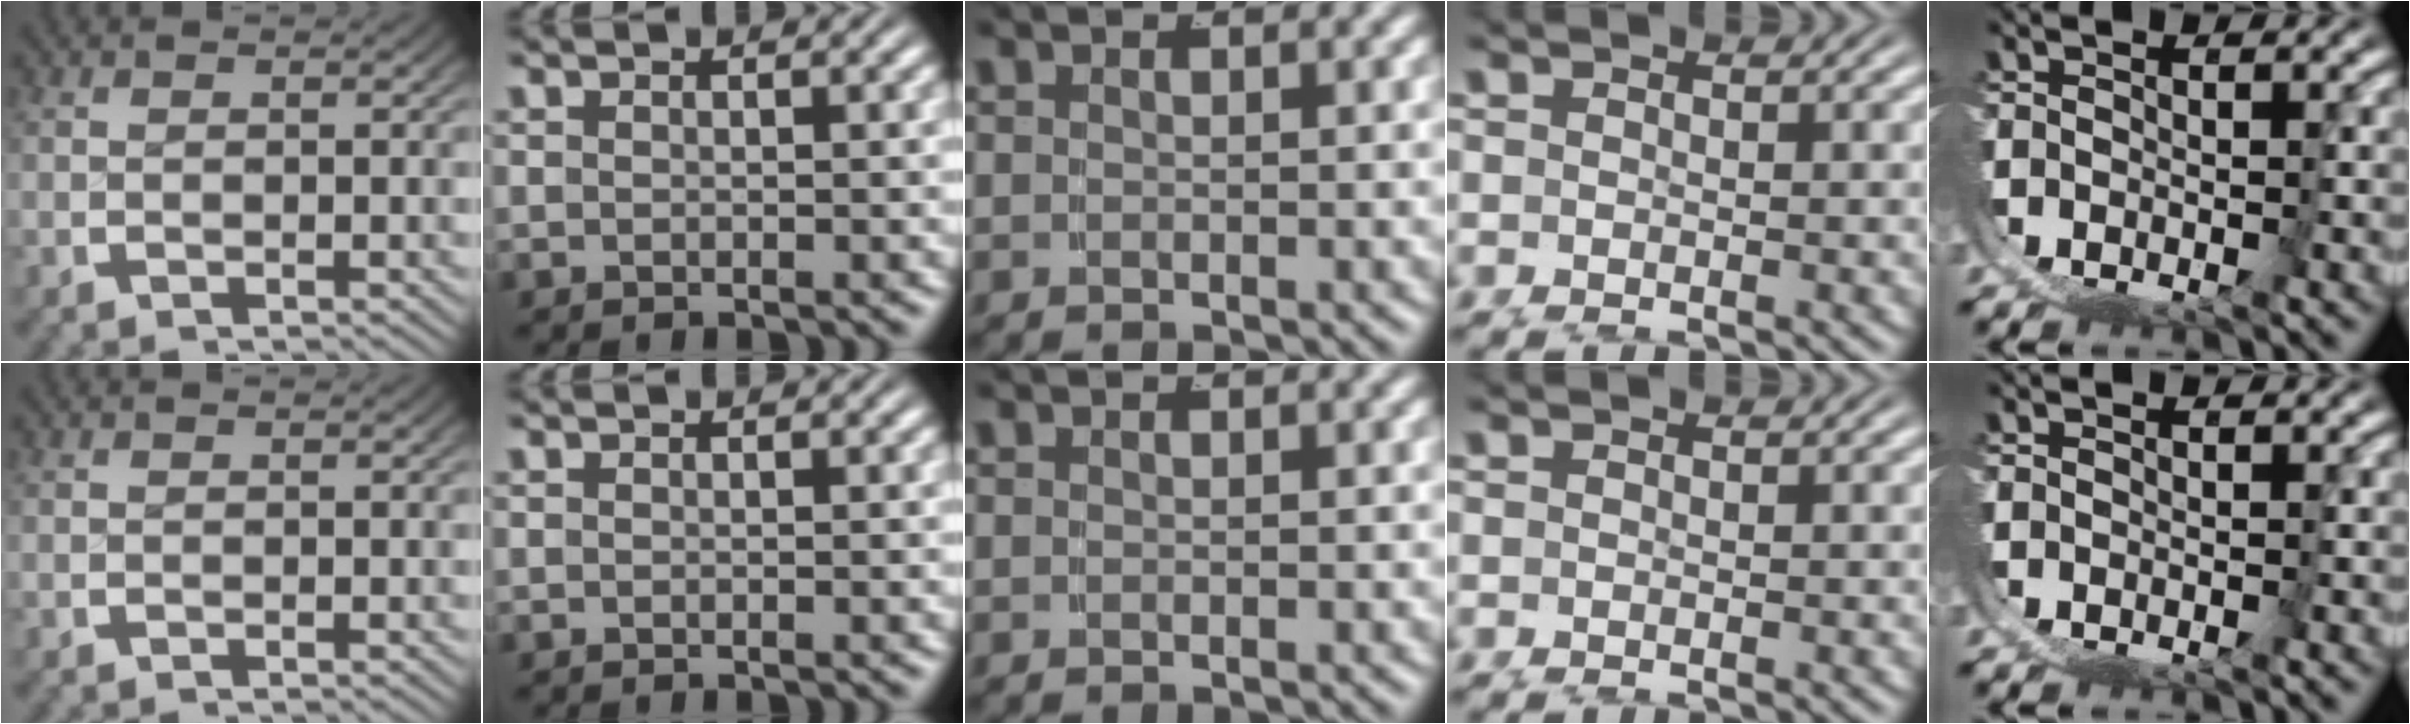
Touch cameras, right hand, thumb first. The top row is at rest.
{}